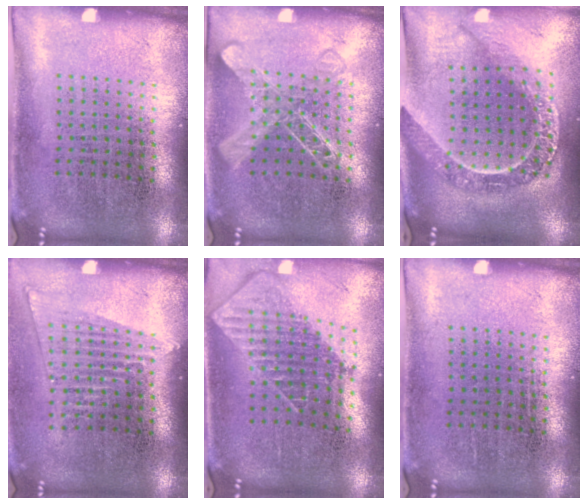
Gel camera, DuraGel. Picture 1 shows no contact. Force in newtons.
{"total": 2.1, "press": 2.1, "slide": 0.5}
{"total": 2.5, "press": 2.0, "slide": 1.5}
{"total": 1.4, "press": 1.3, "slide": 0.6}
{"total": 2.0, "press": 1.5, "slide": 1.3}
{"total": 0.0}